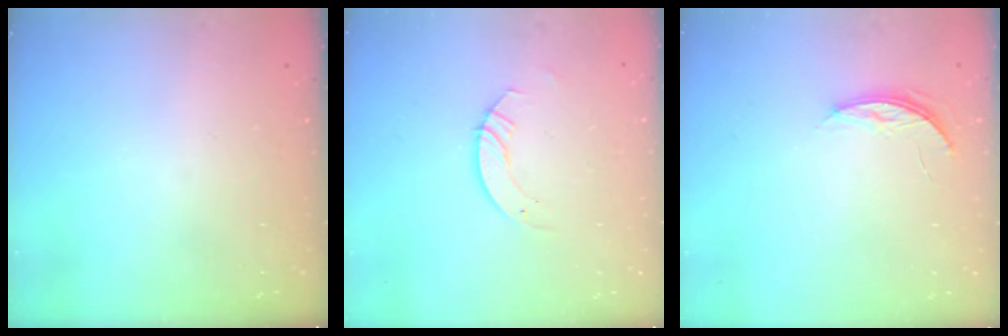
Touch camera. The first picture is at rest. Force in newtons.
{"total": 3.5, "press": 3.5, "slide": 0.4}
{"total": 3.9, "press": 3.9, "slide": 0.4}